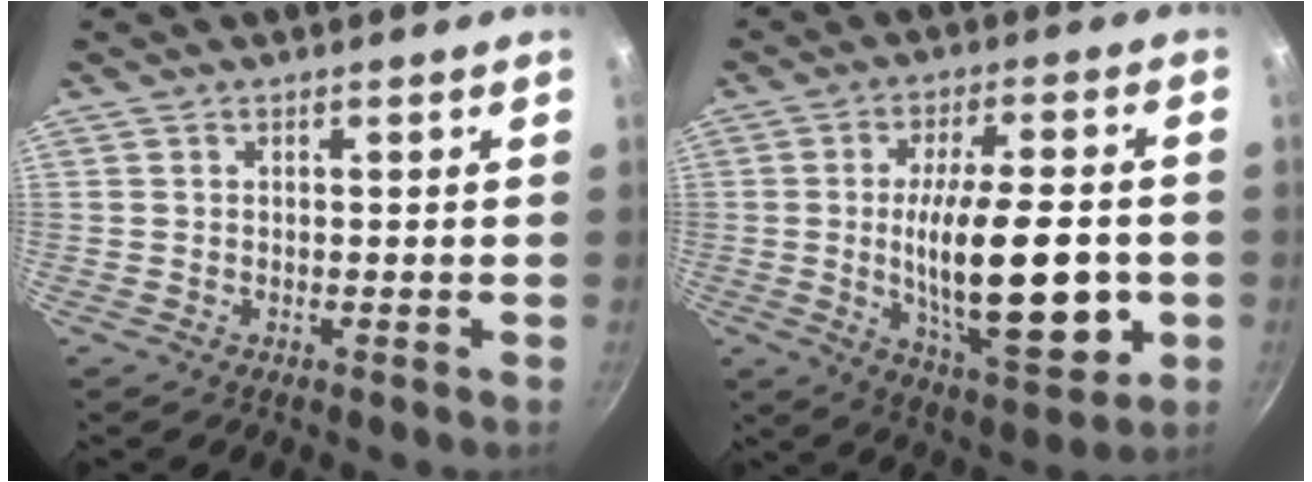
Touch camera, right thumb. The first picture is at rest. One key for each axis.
{"total": 20.9, "fx": -2.5, "fy": 7.8, "fz": 19.2, "tx": -0.292, "ty": -0.007, "tz": -0.032}